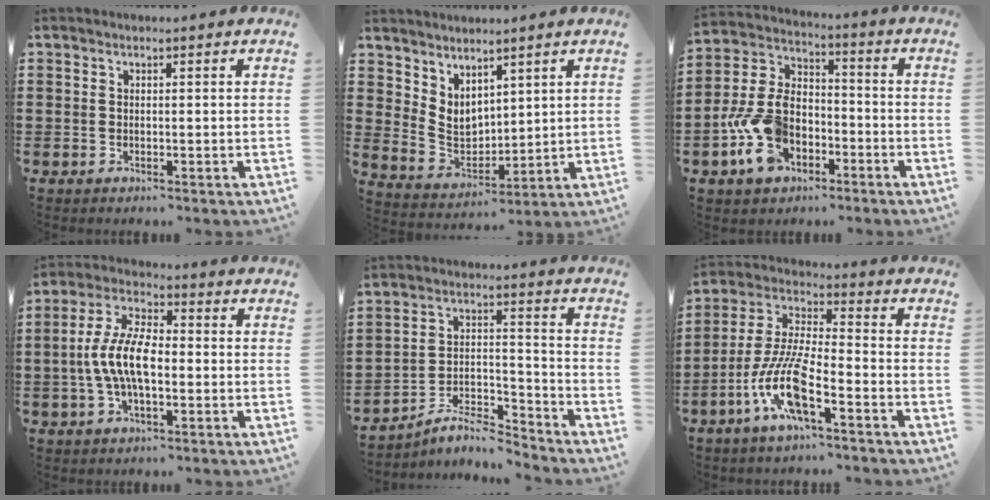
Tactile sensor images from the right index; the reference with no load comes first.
{"total": 4.8, "force": [3.4, 3.0, 1.5], "torque": [-0.048, -0.012, 0.067]}
{"total": 11.5, "force": [-4.4, 7.6, 7.5], "torque": [-0.199, 0.007, -0.087]}
{"total": 9.2, "force": [-1.4, 4.2, 8.0], "torque": [-0.188, -0.003, -0.035]}
{"total": 7.3, "force": [-6.7, 1.4, 2.5], "torque": [-0.040, 0.011, -0.128]}
{"total": 10.9, "force": [-5.6, 2.5, 9.1], "torque": [-0.211, -0.008, -0.112]}